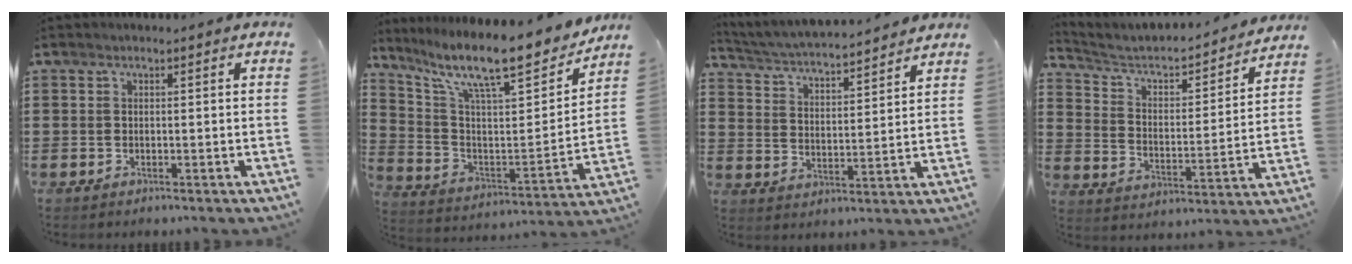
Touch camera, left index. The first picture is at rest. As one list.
[{"total": 12.8, "force": [10.1, 2.4, 7.6], "torque": [-0.163, -0.071, 0.165]}, {"total": 3.9, "force": [3.8, -0.2, 0.8], "torque": [-0.036, -0.032, 0.059]}, {"total": 3.6, "force": [3.0, 1.5, 1.5], "torque": [-0.051, -0.028, 0.038]}]